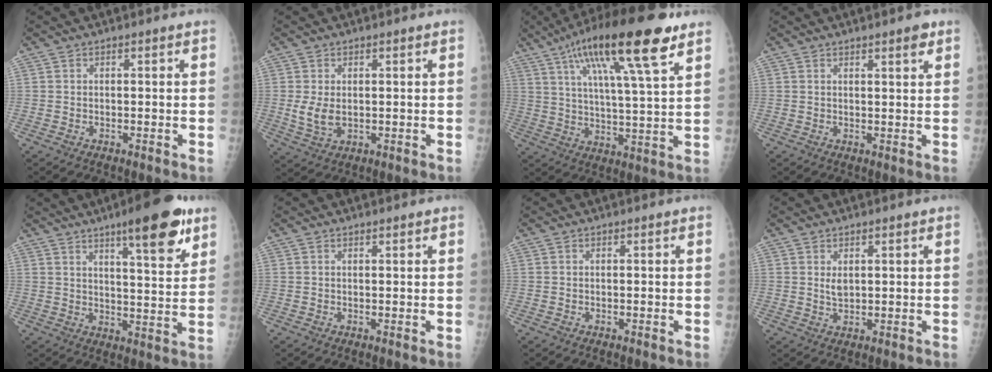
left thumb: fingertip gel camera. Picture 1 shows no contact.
{"total": 4.5, "force": [0.2, 2.8, 3.5], "torque": [-0.069, -0.012, 0.011]}
{"total": 21.1, "force": [11.5, 4.1, 17.2], "torque": [-0.282, -0.015, 0.190]}
{"total": 2.6, "force": [1.7, 0.5, 1.8], "torque": [-0.021, -0.010, 0.022]}
{"total": 14.2, "force": [8.6, 3.2, 10.9], "torque": [-0.130, -0.043, 0.120]}
{"total": 0.7, "force": [0.6, 0.1, 0.4], "torque": [-0.005, -0.003, 0.010]}
{"total": 0.0}
{"total": 2.2, "force": [0.9, 1.2, 1.6], "torque": [-0.024, -0.009, 0.020]}